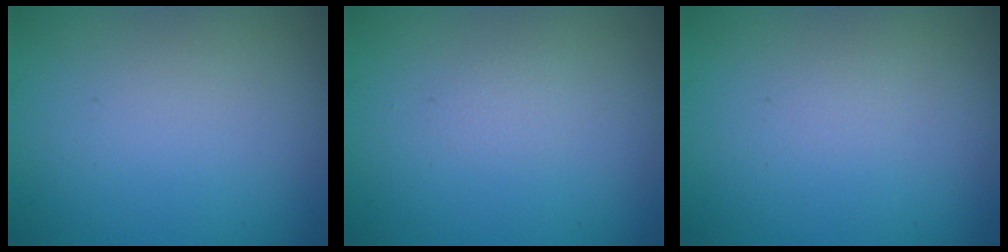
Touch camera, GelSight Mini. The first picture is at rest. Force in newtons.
{"total": 0.5, "press": 0.5, "slide": 0.1}
{"total": 0.0}